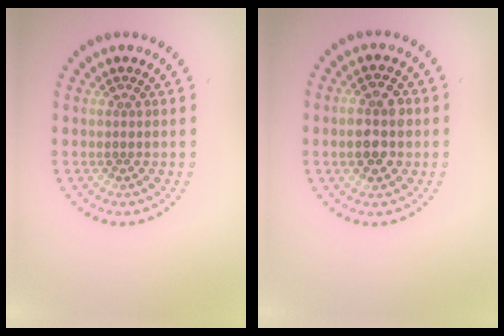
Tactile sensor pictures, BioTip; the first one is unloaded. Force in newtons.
{"total": 3.5, "press": 3.5, "slide": 0.1}